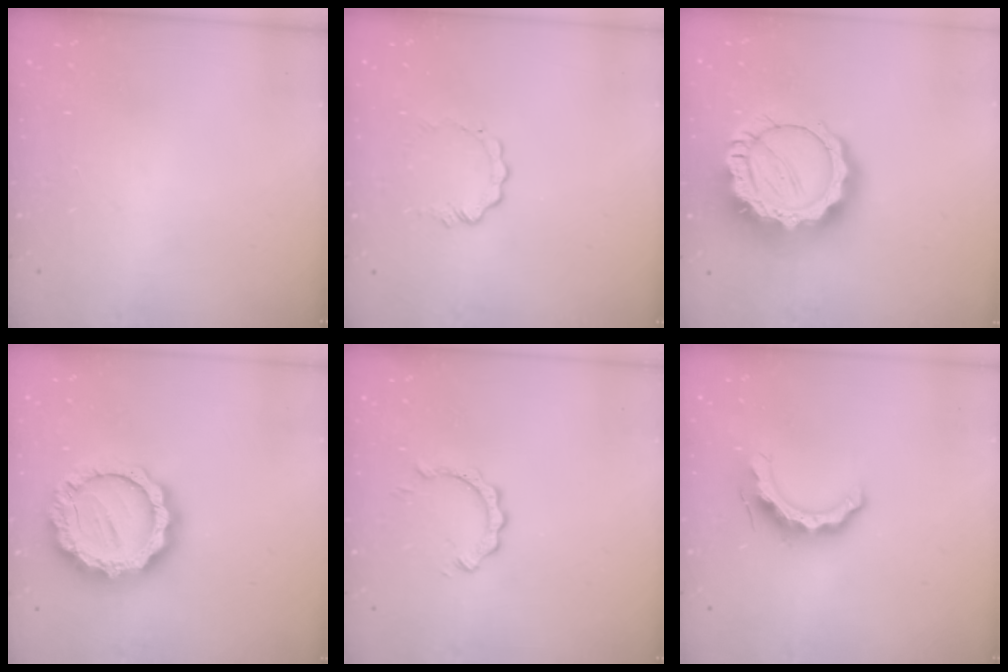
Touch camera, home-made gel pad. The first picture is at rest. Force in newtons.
{"total": 3.9, "press": 3.9, "slide": 0.5}
{"total": 21.8, "press": 21.7, "slide": 2.0}
{"total": 18.6, "press": 18.5, "slide": 1.4}
{"total": 3.0, "press": 3.0, "slide": 0.1}
{"total": 10.7, "press": 10.7, "slide": 0.7}